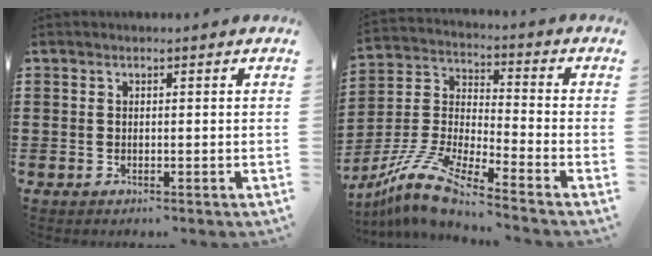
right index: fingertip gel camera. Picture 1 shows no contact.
{"total": 10.2, "force": [-8.6, 0.6, 5.4], "torque": [-0.136, -0.004, -0.178]}